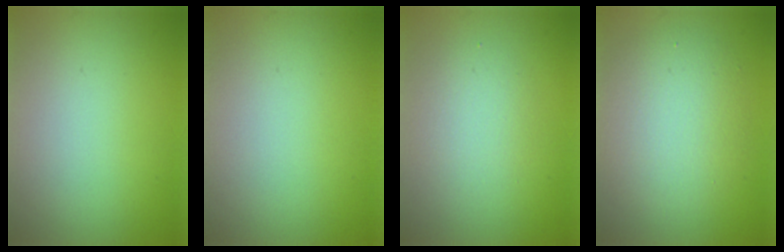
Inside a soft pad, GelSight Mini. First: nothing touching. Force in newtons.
{"total": 0.0}
{"total": 2.4, "press": 2.4, "slide": 0.2}
{"total": 5.2, "press": 5.2, "slide": 0.5}